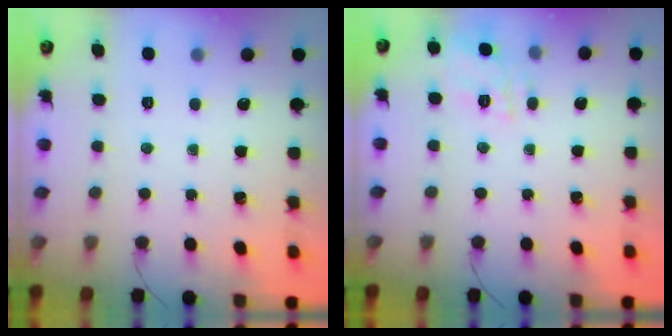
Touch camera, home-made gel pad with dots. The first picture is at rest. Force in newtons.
{"total": 5.7, "press": 5.7, "slide": 0.9}